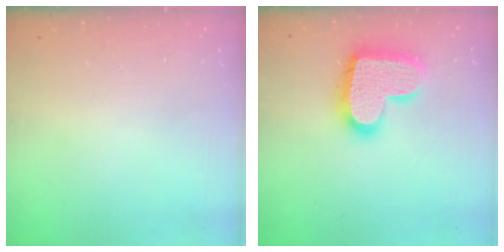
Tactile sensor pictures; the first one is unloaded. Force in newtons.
{"total": 18.7, "press": 18.6, "slide": 1.1}